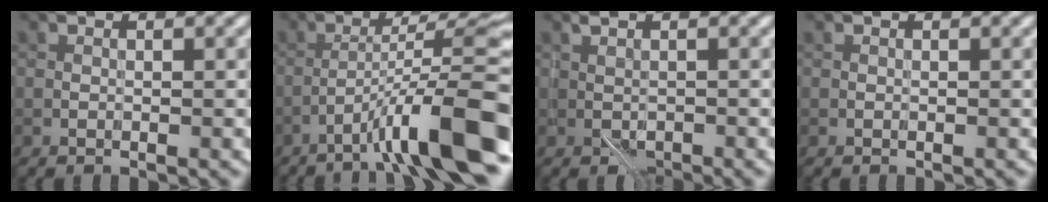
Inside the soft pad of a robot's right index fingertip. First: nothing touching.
{"total": 10.8, "force": [-5.2, 1.1, 9.4], "torque": [-0.137, 0.022, -0.077]}
{"total": 1.4, "force": [-0.5, 0.6, 1.1], "torque": [-0.023, -0.001, -0.007]}
{"total": 0.0}